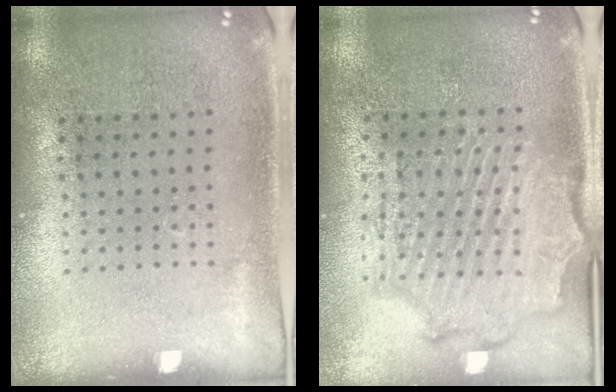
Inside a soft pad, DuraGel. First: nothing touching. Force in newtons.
{"total": 2.1, "press": 2.0, "slide": 0.6}